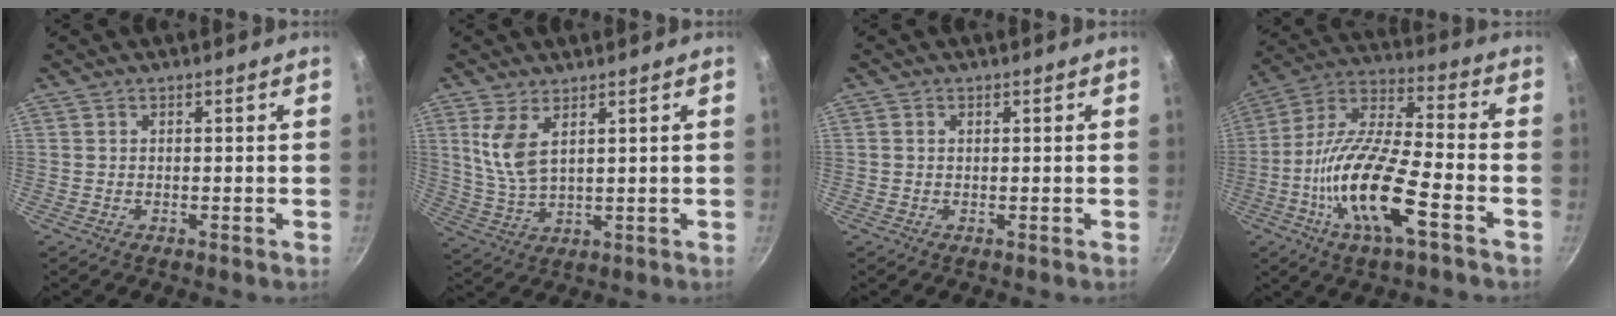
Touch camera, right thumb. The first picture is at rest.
{"total": 7.4, "force": [3.1, 3.3, 5.8], "torque": [-0.116, -0.026, 0.069]}
{"total": 0.7, "force": [0.2, 0.5, 0.4], "torque": [-0.007, 0.004, 0.003]}
{"total": 18.3, "force": [-6.7, 5.6, 16.0], "torque": [-0.307, 0.034, -0.143]}